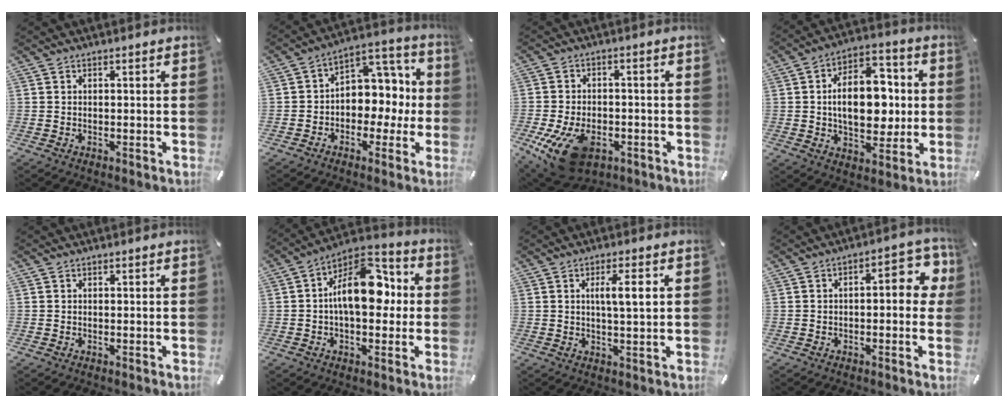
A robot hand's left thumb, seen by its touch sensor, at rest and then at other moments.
{"total": 8.7, "force": [-0.6, 7.7, 3.9], "torque": [-0.038, -0.010, -0.010]}
{"total": 13.3, "force": [-5.7, 8.2, 8.8], "torque": [-0.157, 0.020, -0.094]}
{"total": 15.6, "force": [0.3, 10.2, 11.9], "torque": [-0.180, 0.009, 0.006]}
{"total": 0.0}
{"total": 16.1, "force": [1.1, 9.2, 13.1], "torque": [-0.186, -0.004, 0.020]}
{"total": 6.3, "force": [1.5, 1.0, 6.1], "torque": [-0.111, -0.002, 0.018]}
{"total": 8.3, "force": [0.7, 3.9, 7.4], "torque": [-0.088, -0.011, 0.004]}